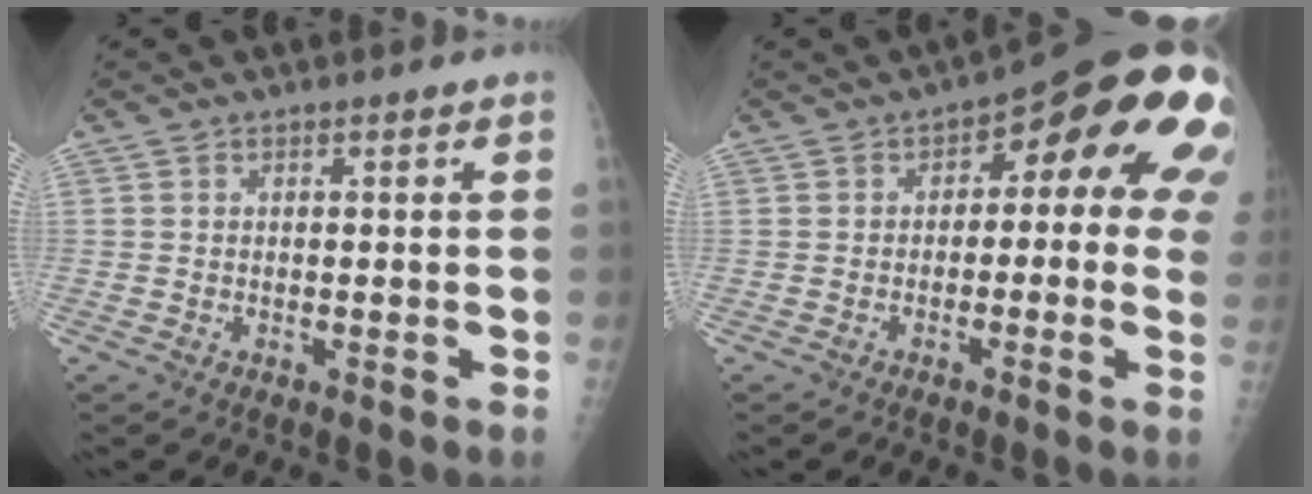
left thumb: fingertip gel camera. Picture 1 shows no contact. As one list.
[{"total": 15.0, "force": [3.3, 6.7, 13.0], "torque": [-0.120, 0.022, 0.025]}]